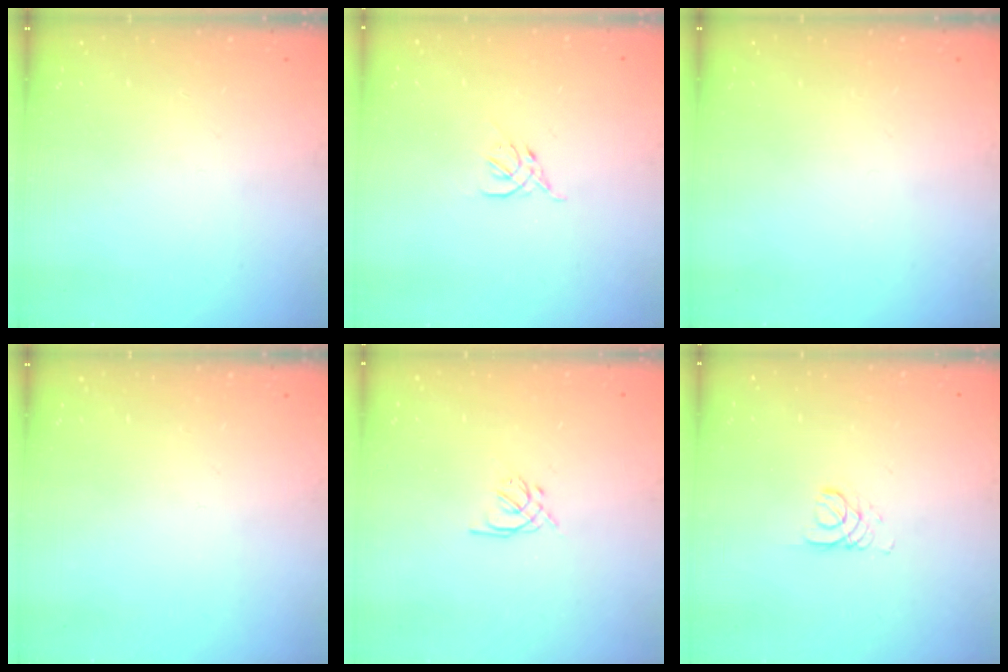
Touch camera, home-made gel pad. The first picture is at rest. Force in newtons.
{"total": 2.6, "press": 2.5, "slide": 0.8}
{"total": 0.0}
{"total": 0.0}
{"total": 1.6, "press": 1.5, "slide": 0.5}
{"total": 2.7, "press": 2.7, "slide": 0.3}